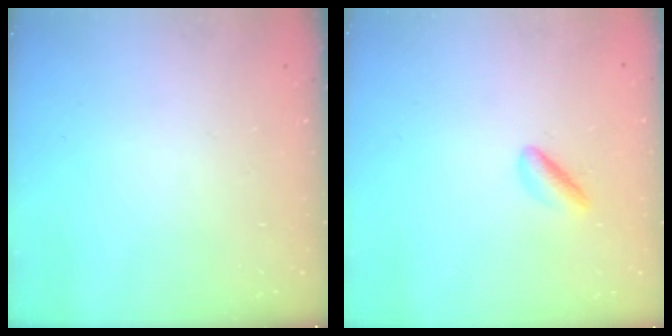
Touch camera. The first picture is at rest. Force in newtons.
{"total": 3.2, "press": 3.1, "slide": 0.9}